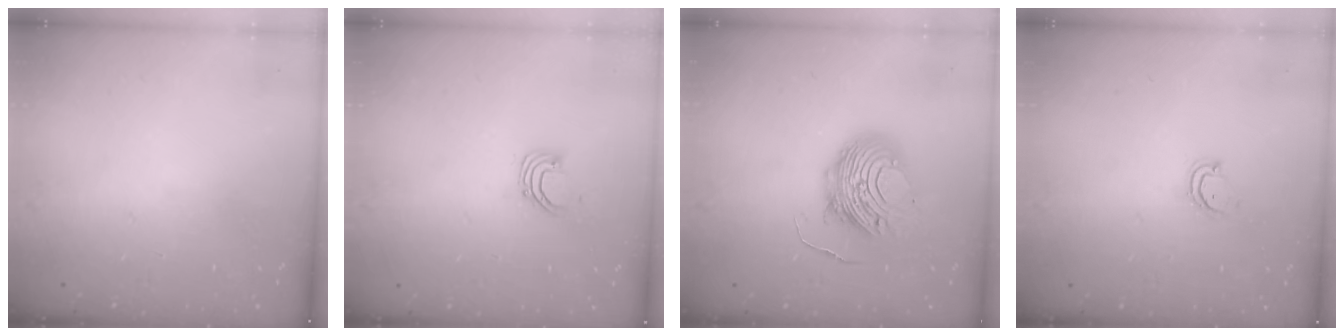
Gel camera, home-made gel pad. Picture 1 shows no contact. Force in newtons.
{"total": 2.7, "press": 2.7, "slide": 0.2}
{"total": 10.7, "press": 10.6, "slide": 1.1}
{"total": 3.6, "press": 3.6, "slide": 0.2}